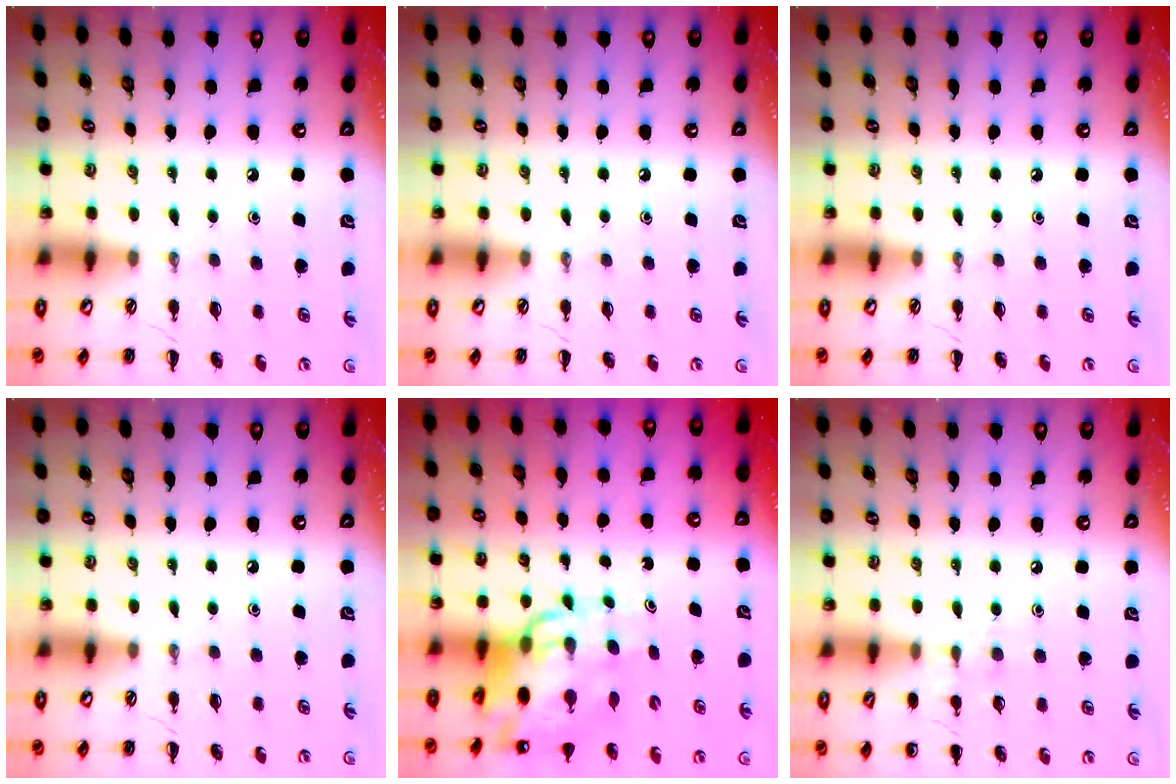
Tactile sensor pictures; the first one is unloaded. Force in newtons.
{"total": 0.0}
{"total": 0.0}
{"total": 0.0}
{"total": 14.1, "press": 13.5, "slide": 4.0}
{"total": 5.5, "press": 5.2, "slide": 1.7}